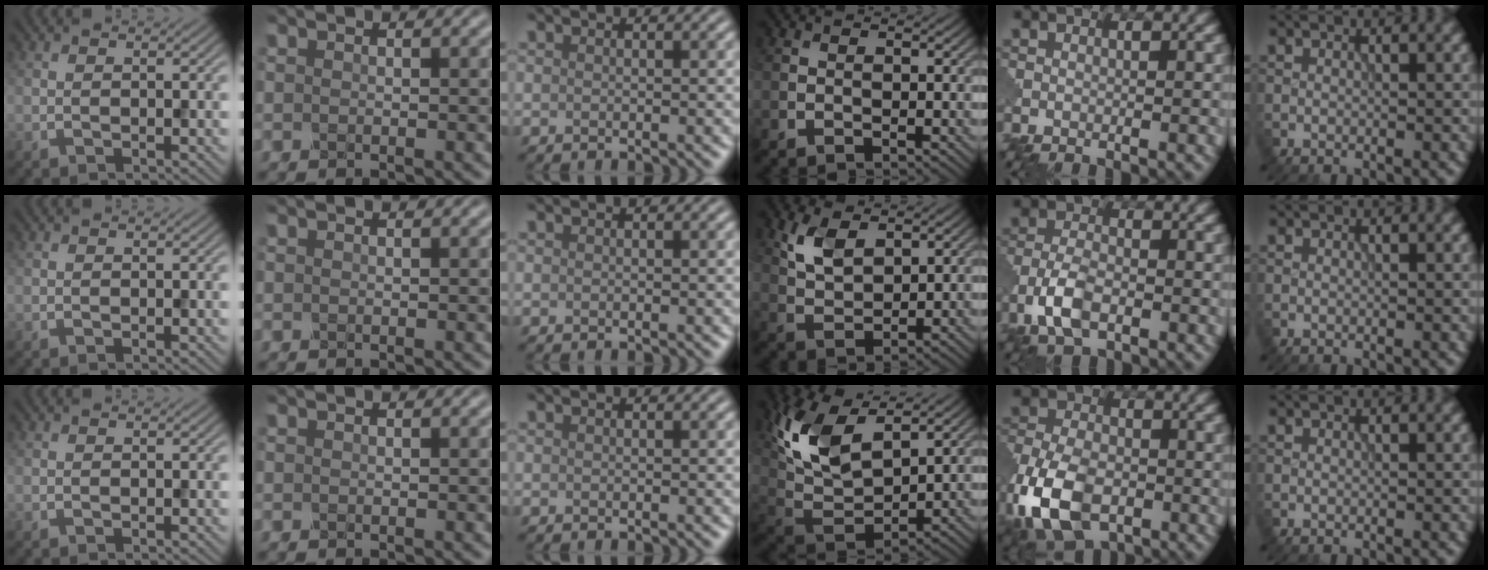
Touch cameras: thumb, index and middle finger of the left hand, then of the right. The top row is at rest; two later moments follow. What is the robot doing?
{"motion": "squeeze", "object": "clothespin"}